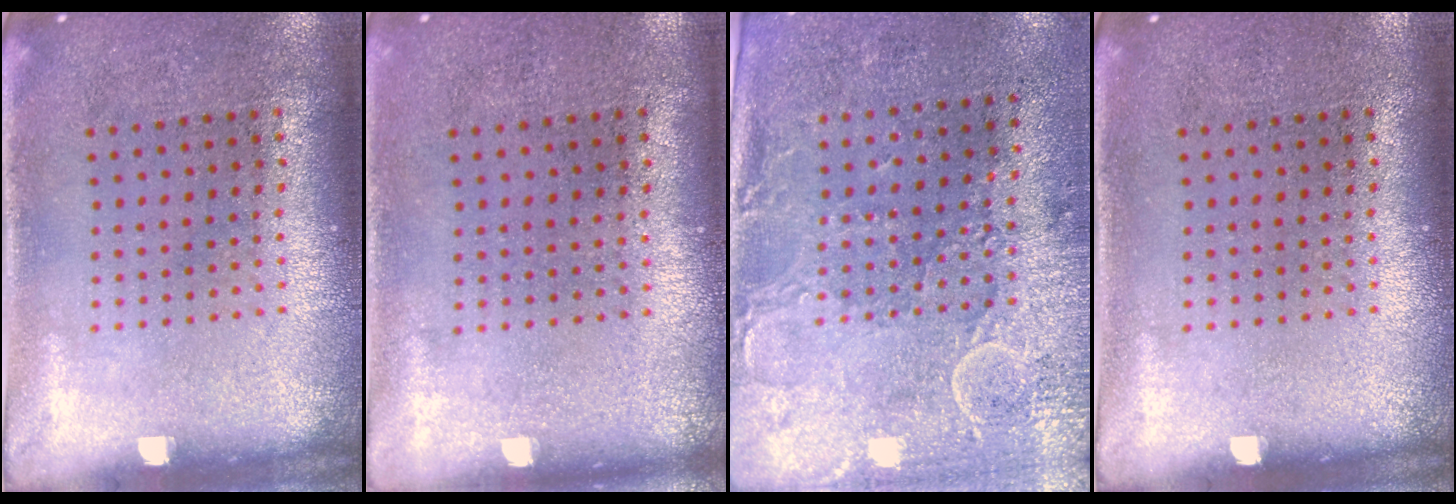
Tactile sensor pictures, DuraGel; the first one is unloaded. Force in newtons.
{"total": 0.0}
{"total": 2.9, "press": 2.4, "slide": 1.7}
{"total": 0.0}